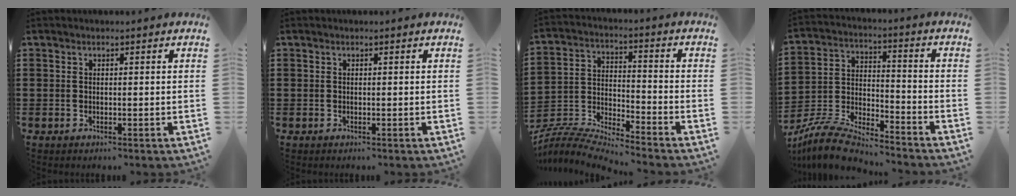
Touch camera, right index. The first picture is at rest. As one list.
[{"total": 0.0}, {"total": 6.2, "force": [-6.2, 0.2, 0.9], "torque": [-0.040, -0.011, -0.129]}, {"total": 8.3, "force": [-7.9, 0.9, 2.3], "torque": [-0.059, 0.002, -0.161]}]